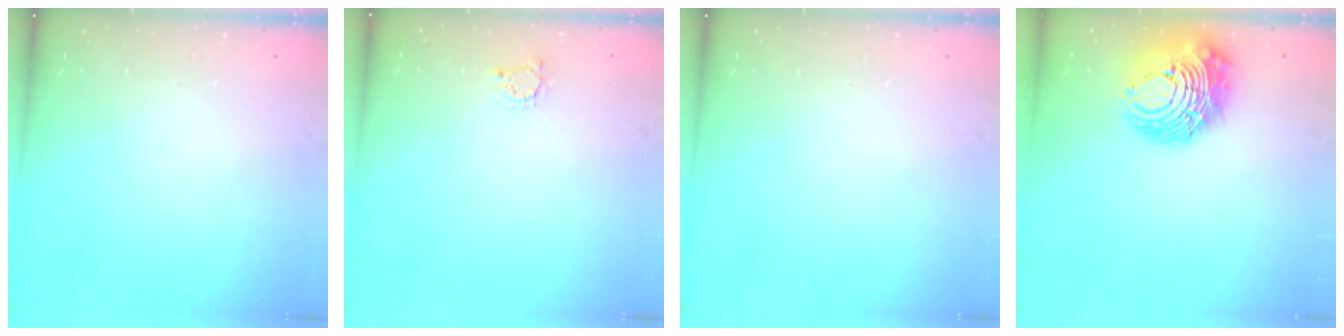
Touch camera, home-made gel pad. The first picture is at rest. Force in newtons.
{"total": 2.2, "press": 2.2, "slide": 0.4}
{"total": 0.0}
{"total": 14.4, "press": 14.2, "slide": 2.1}